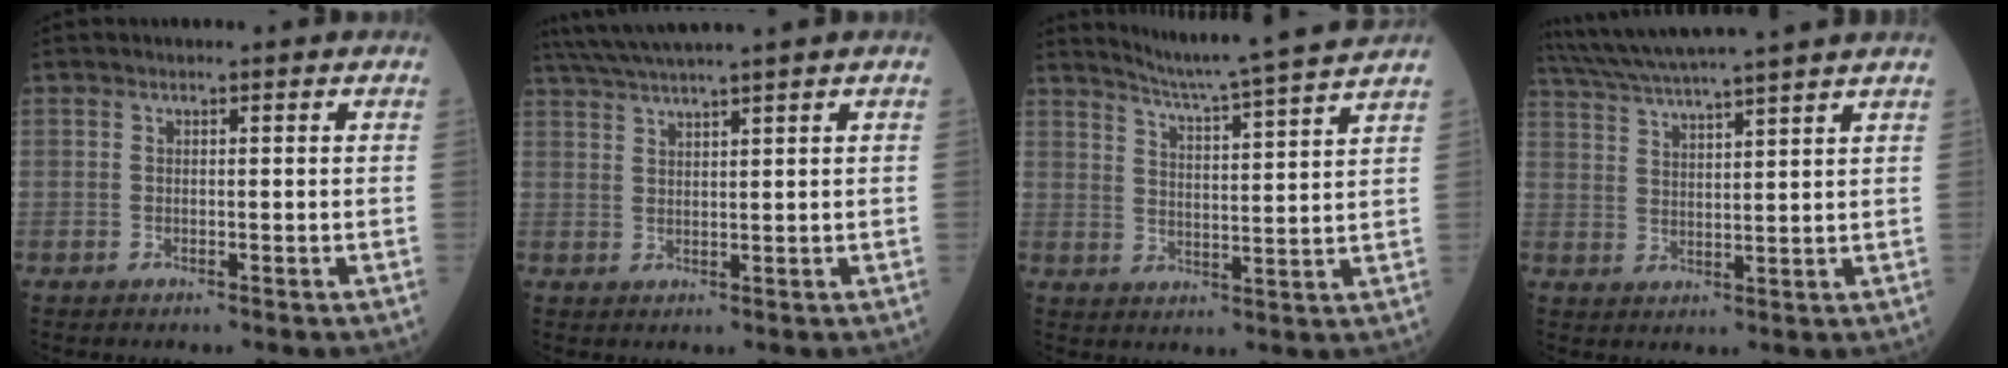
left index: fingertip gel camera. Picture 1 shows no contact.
{"total": 7.0, "force": [5.9, -1.7, 3.4], "torque": [-0.059, 0.020, 0.104]}
{"total": 13.3, "force": [12.1, -2.6, 4.8], "torque": [-0.084, -0.028, 0.170]}
{"total": 14.0, "force": [12.3, -1.7, 6.5], "torque": [-0.121, 0.010, 0.187]}